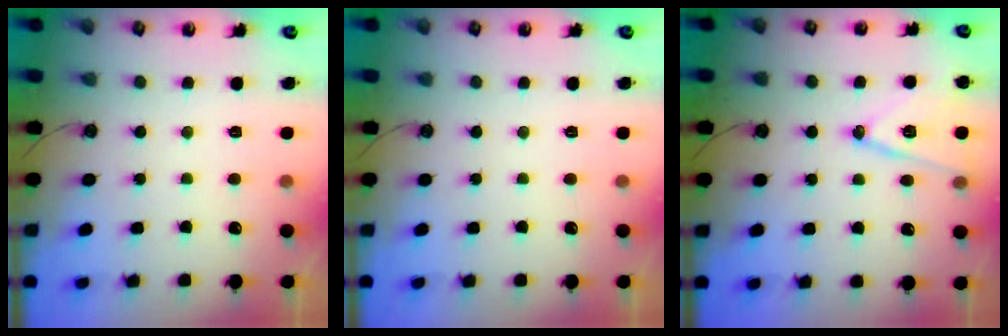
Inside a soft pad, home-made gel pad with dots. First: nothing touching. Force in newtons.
{"total": 0.0}
{"total": 13.4, "press": 13.0, "slide": 3.3}